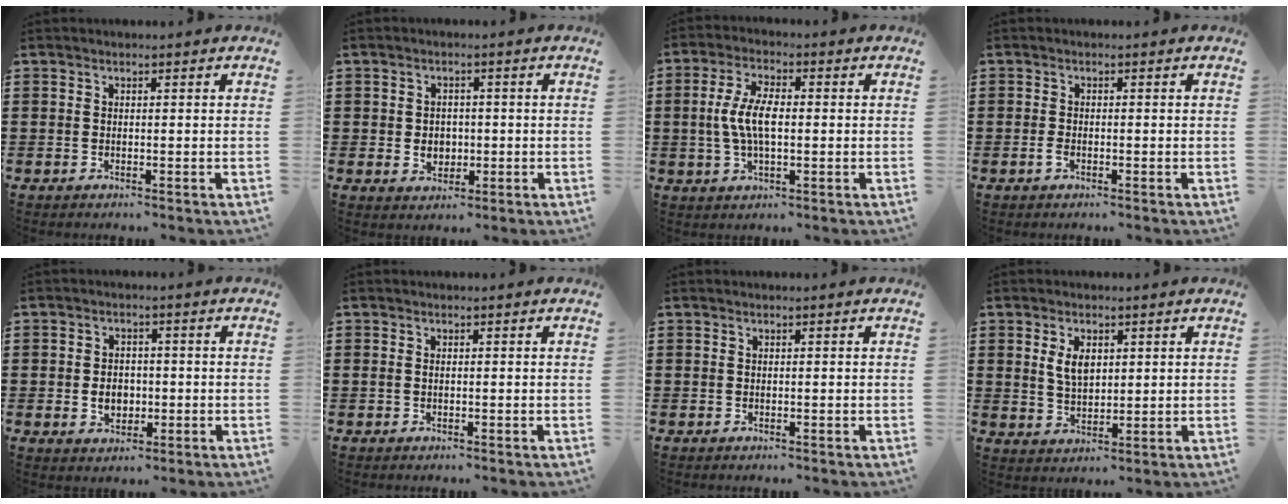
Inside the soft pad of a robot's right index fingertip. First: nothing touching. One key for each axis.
{"total": 3.1, "fx": -0.3, "fy": 2.6, "fz": 1.6, "tx": -0.030, "ty": 0.002, "tz": -0.011}
{"total": 6.7, "fx": -0.2, "fy": 2.8, "fz": 6.0, "tx": -0.139, "ty": -0.001, "tz": -0.012}
{"total": 1.2, "fx": -0.5, "fy": 0.5, "fz": 0.9, "tx": -0.026, "ty": -0.003, "tz": -0.012}
{"total": 3.8, "fx": -0.6, "fy": 2.9, "fz": 2.4, "tx": -0.044, "ty": 0.001, "tz": -0.016}
{"total": 0.6, "fx": 0.0, "fy": 0.4, "fz": 0.5, "tx": -0.013, "ty": 0.001, "tz": -0.001}
{"total": 0.0}
{"total": 4.1, "fx": 1.4, "fy": 2.4, "fz": 3.1, "tx": -0.059, "ty": 0.008, "tz": 0.022}